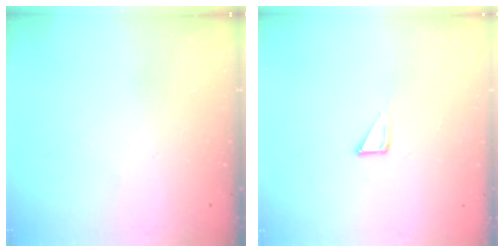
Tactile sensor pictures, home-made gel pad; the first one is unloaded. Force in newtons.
{"total": 2.1, "press": 2.1, "slide": 0.1}